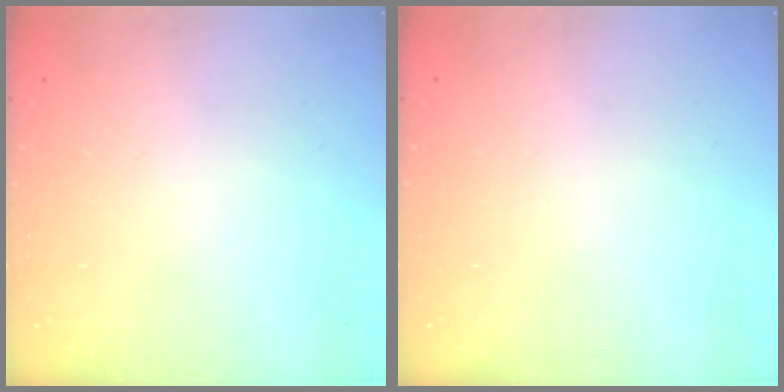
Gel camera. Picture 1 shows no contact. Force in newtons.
{"total": 0.0}